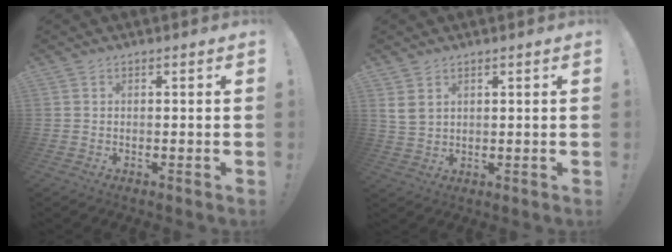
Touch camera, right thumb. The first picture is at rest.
{"total": 4.4, "force": [2.2, 2.9, 2.5], "torque": [-0.044, -0.002, 0.045]}